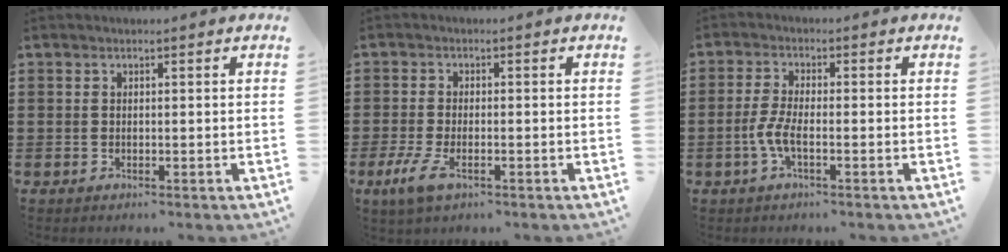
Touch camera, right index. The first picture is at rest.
{"total": 3.5, "force": [-1.7, 1.2, 2.9], "torque": [-0.076, -0.011, -0.038]}
{"total": 4.0, "force": [-1.5, 0.9, 3.6], "torque": [-0.090, -0.007, -0.034]}